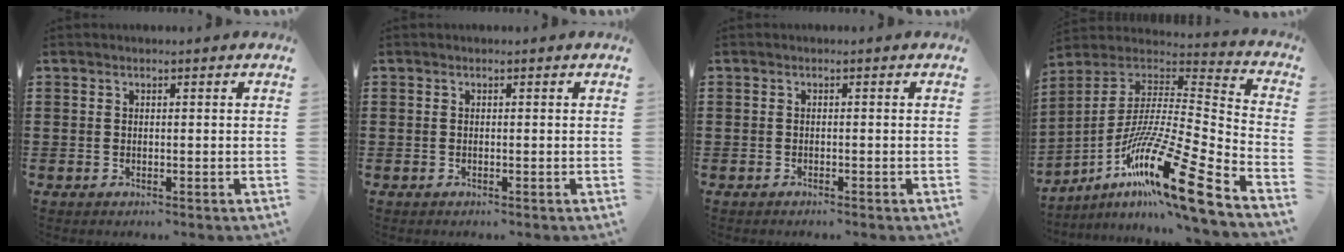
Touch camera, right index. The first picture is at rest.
{"total": 0.0}
{"total": 0.5, "force": [-0.5, -0.1, 0.2], "torque": [-0.004, -0.003, -0.010]}
{"total": 18.6, "force": [-11.6, 1.6, 14.5], "torque": [-0.263, 0.010, -0.210]}